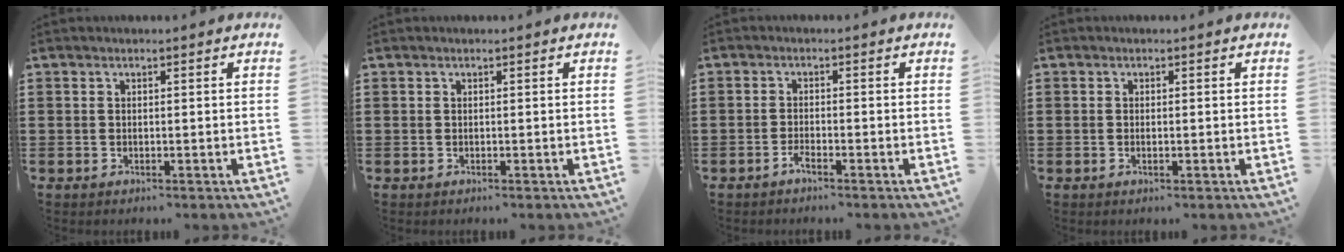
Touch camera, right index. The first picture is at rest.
{"total": 0.0}
{"total": 1.6, "force": [-1.4, 0.1, 0.8], "torque": [-0.016, -0.002, -0.025]}
{"total": 0.6, "force": [-0.2, 0.2, 0.6], "torque": [-0.011, -0.003, -0.002]}